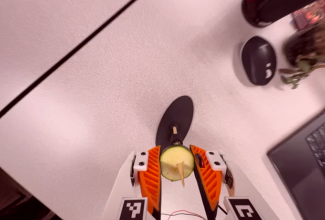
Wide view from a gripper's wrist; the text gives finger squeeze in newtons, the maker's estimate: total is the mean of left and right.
{"total": 12.4, "left": 12.8, "right": 12.0}